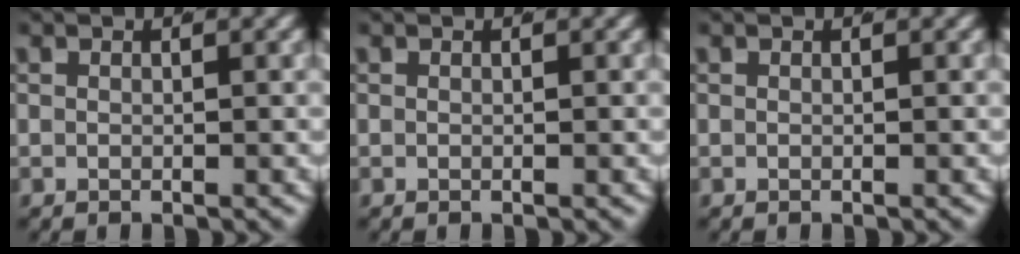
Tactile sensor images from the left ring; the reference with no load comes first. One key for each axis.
{"total": 0.0}
{"total": 0.0}